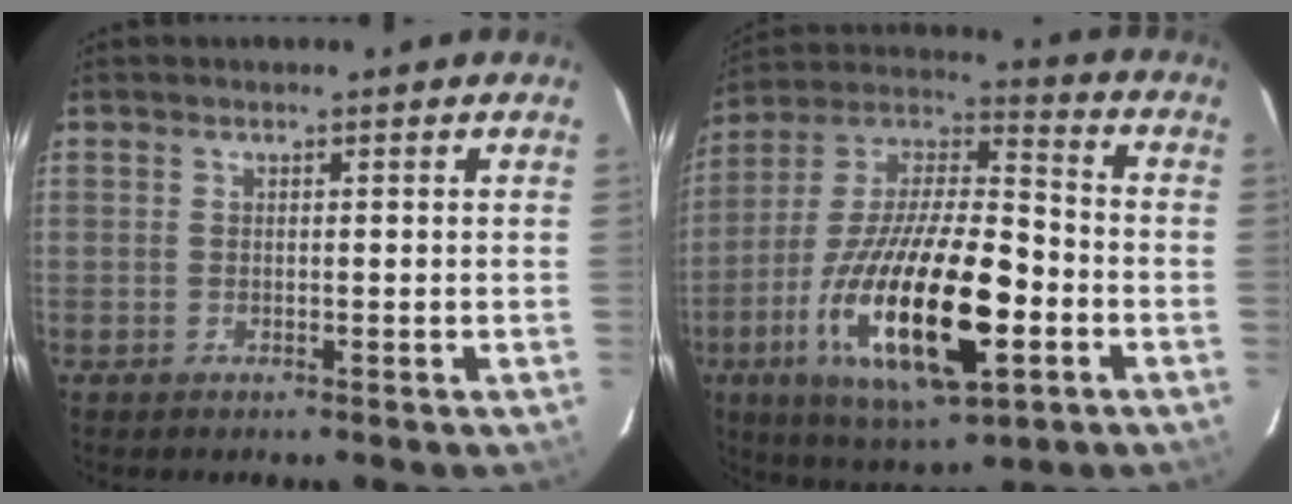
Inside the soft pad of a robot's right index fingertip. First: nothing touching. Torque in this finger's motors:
{"motor_torque": [1.35, -0.79, 1.06, 0.21]}